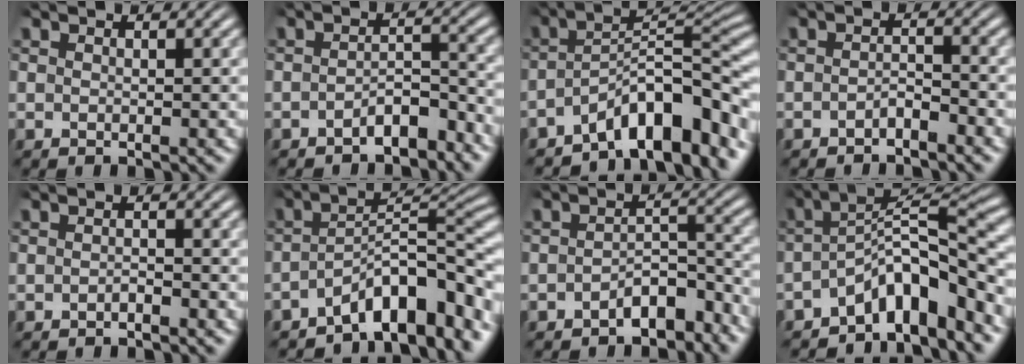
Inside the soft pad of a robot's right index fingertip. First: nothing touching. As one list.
[{"total": 3.3, "force": [-3.0, 0.6, 1.4], "torque": [-0.008, -0.005, -0.051]}, {"total": 8.3, "force": [-4.0, 3.0, 6.7], "torque": [-0.105, -0.019, -0.054]}, {"total": 1.7, "force": [-1.5, 0.3, 0.7], "torque": [-0.006, -0.006, -0.027]}, {"total": 1.0, "force": [-1.0, -0.1, 0.2], "torque": [-0.003, -0.001, -0.017]}, {"total": 7.6, "force": [-3.6, 2.5, 6.2], "torque": [-0.094, -0.015, -0.050]}, {"total": 4.0, "force": [-3.4, 1.1, 1.9], "torque": [-0.017, -0.005, -0.052]}, {"total": 7.1, "force": [-3.1, 2.6, 5.9], "torque": [-0.095, -0.017, -0.038]}]